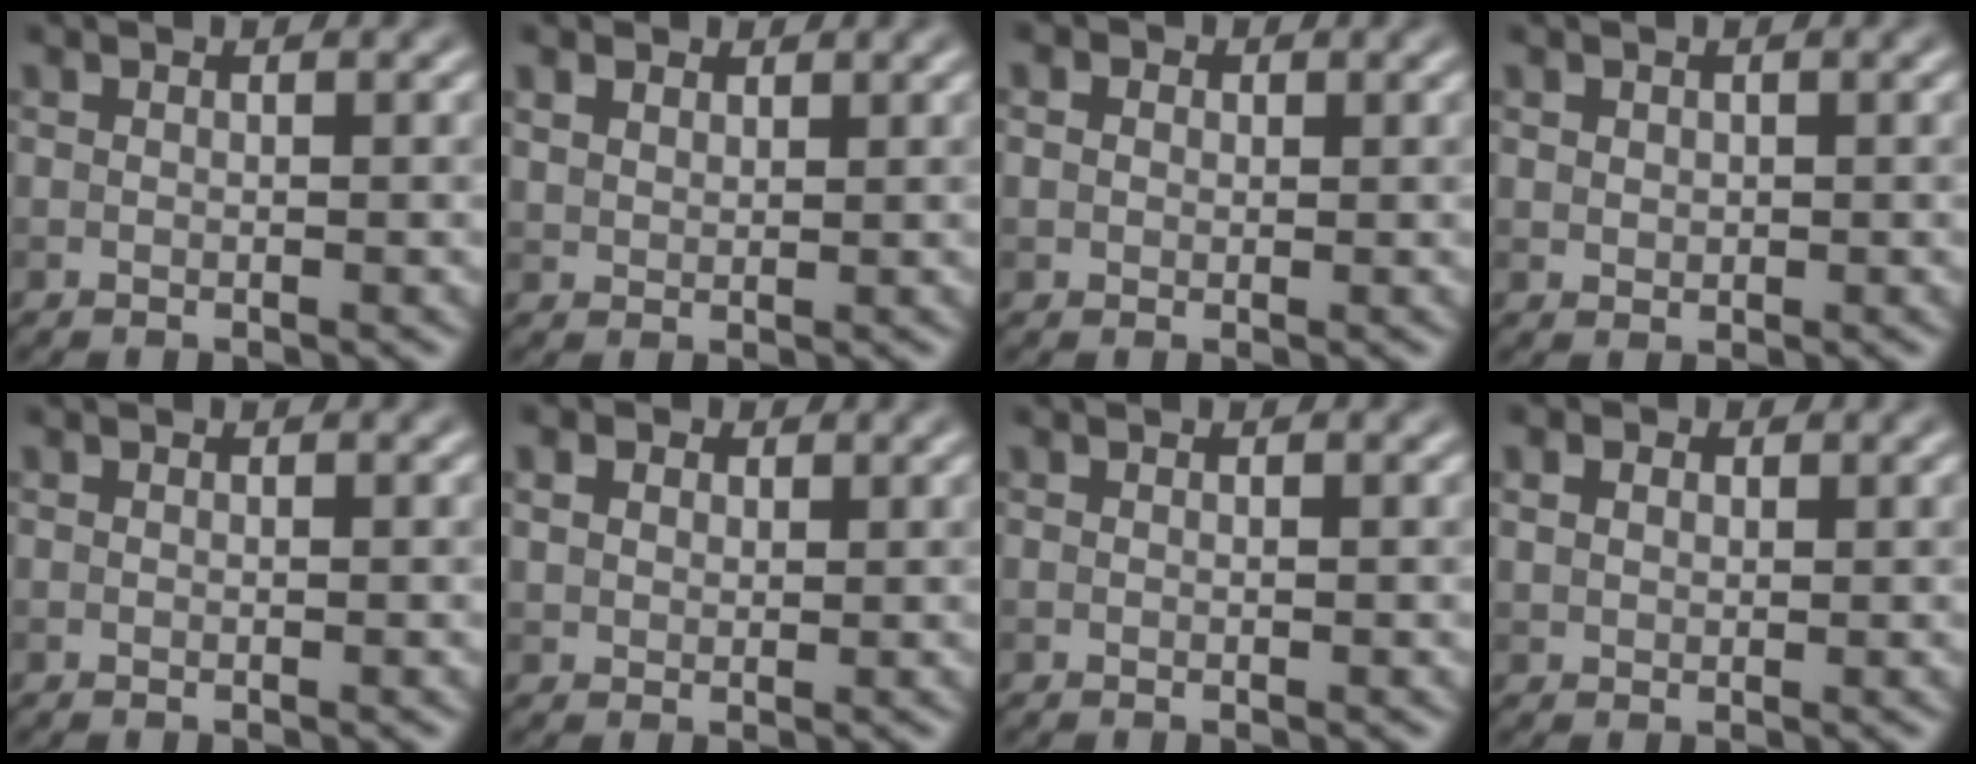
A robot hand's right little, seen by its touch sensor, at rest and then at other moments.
{"total": 1.8, "force": [1.3, 1.1, 0.6], "torque": [-0.018, -0.003, 0.030]}
{"total": 2.0, "force": [0.9, 1.7, 0.8], "torque": [-0.013, 0.012, -0.002]}
{"total": 0.8, "force": [0.3, 0.7, 0.2], "torque": [-0.003, -0.004, 0.010]}
{"total": 0.0}
{"total": 2.5, "force": [1.4, 1.8, 1.1], "torque": [-0.029, 0.006, 0.017]}
{"total": 0.0}
{"total": 1.7, "force": [0.8, 1.3, 0.7], "torque": [-0.014, 0.001, 0.008]}